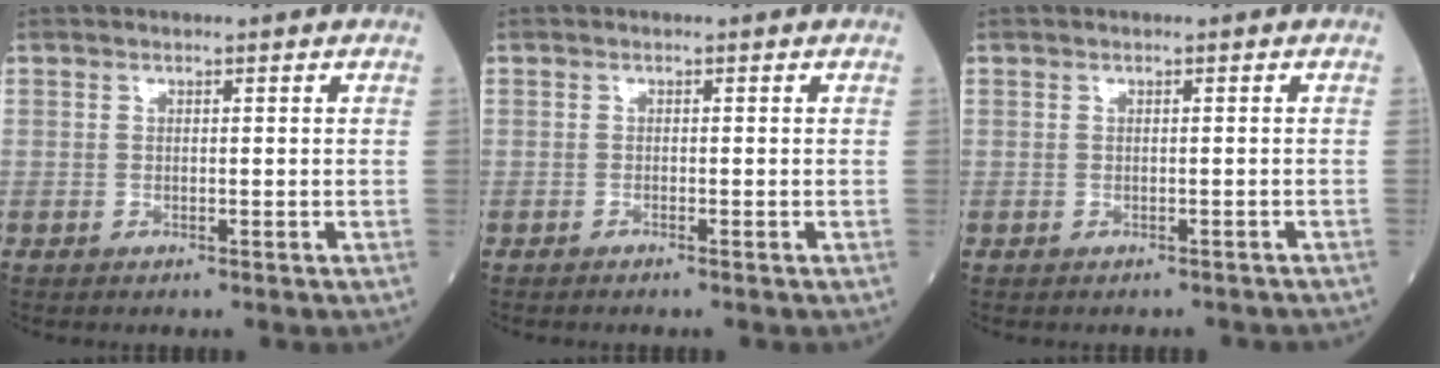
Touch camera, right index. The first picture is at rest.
{"total": 0.6, "force": [-0.5, -0.1, 0.2], "torque": [-0.002, 0.001, -0.009]}
{"total": 2.5, "force": [-2.2, 0.7, 0.8], "torque": [-0.013, -0.003, -0.023]}